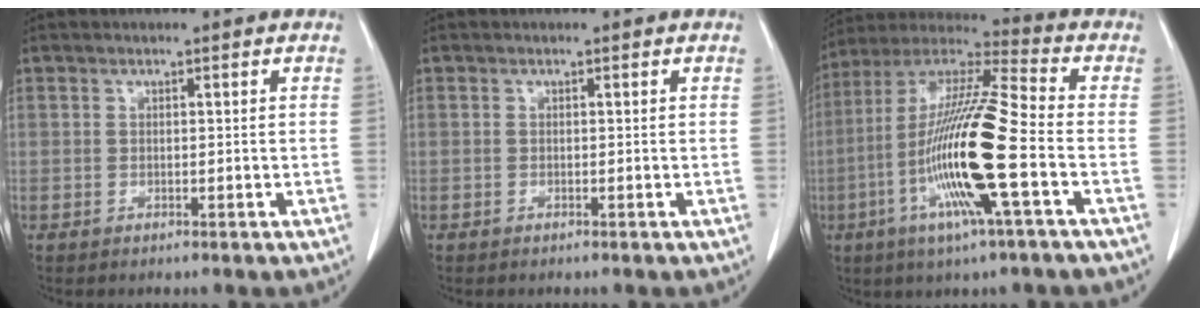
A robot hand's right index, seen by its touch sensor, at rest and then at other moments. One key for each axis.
{"total": 0.0}
{"total": 18.0, "fx": -4.9, "fy": 0.3, "fz": 17.4, "tx": -0.348, "ty": -0.011, "tz": -0.098}